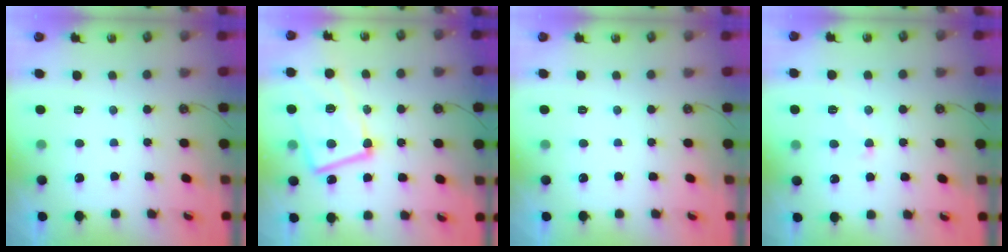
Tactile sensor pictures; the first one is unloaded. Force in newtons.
{"total": 12.4, "press": 12.2, "slide": 2.0}
{"total": 0.0}
{"total": 0.8, "press": 0.8, "slide": 0.3}